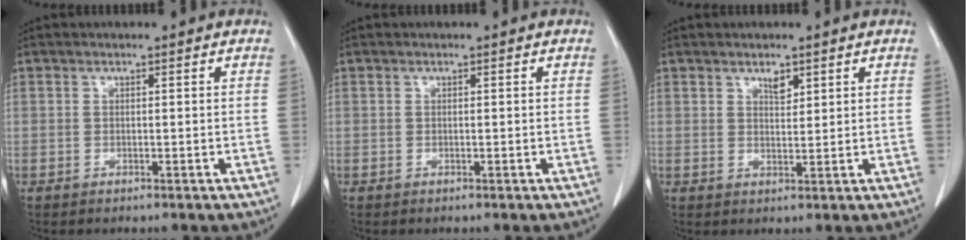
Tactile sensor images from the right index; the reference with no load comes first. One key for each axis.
{"total": 0.0}
{"total": 2.1, "fx": 1.4, "fy": 0.8, "fz": 1.2, "tx": -0.022, "ty": -0.004, "tz": 0.027}